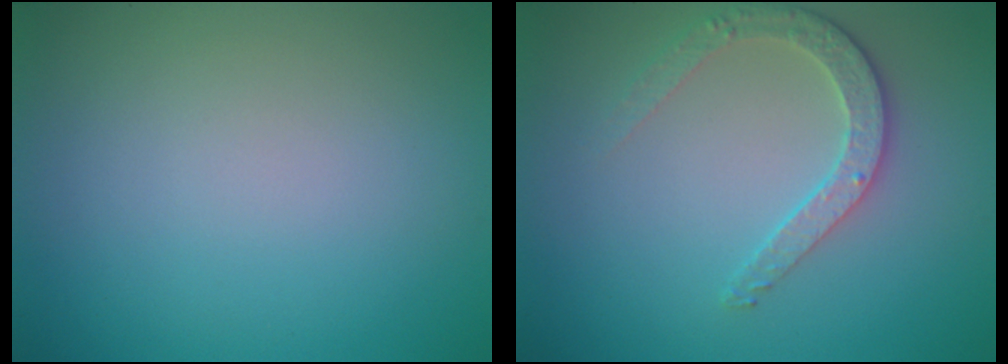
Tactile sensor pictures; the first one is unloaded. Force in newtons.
{"total": 2.8, "press": 2.5, "slide": 1.2}